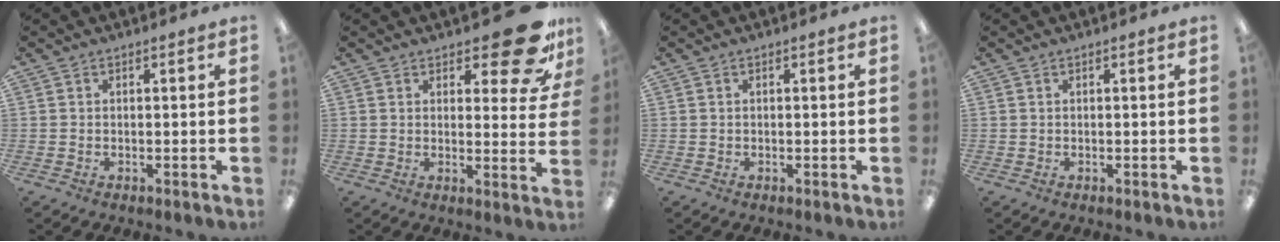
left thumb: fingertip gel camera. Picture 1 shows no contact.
{"total": 12.9, "force": [8.3, 4.8, 8.7], "torque": [-0.109, -0.049, 0.140]}
{"total": 0.0}
{"total": 0.0}